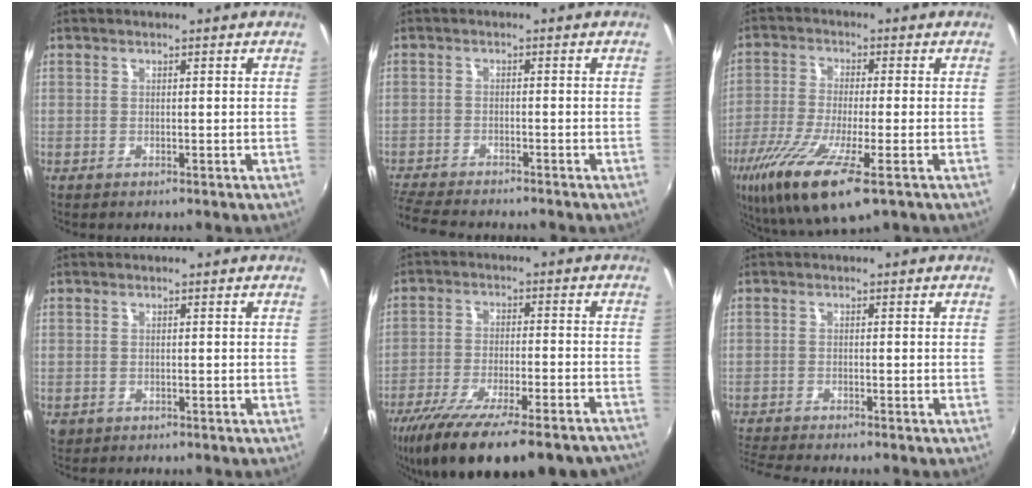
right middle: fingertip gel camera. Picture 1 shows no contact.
{"total": 8.5, "force": [-7.9, 1.2, 3.1], "torque": [-0.092, -0.020, -0.137]}
{"total": 15.8, "force": [-8.2, 3.1, 13.2], "torque": [-0.275, -0.056, -0.151]}
{"total": 1.5, "force": [-0.4, 1.4, 0.6], "torque": [-0.012, -0.004, -0.006]}
{"total": 25.3, "force": [-20.4, 5.8, 13.7], "torque": [-0.249, -0.057, -0.294]}
{"total": 4.8, "force": [-4.5, -0.3, 1.6], "torque": [-0.050, -0.021, -0.083]}